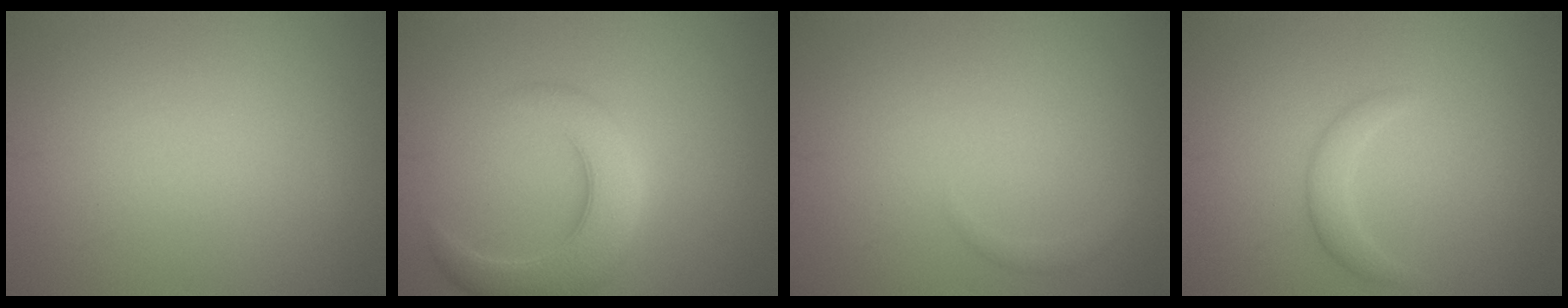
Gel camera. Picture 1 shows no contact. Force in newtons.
{"total": 5.8, "press": 5.8, "slide": 0.3}
{"total": 0.7, "press": 0.7, "slide": 0.1}
{"total": 1.6, "press": 1.6, "slide": 0.1}